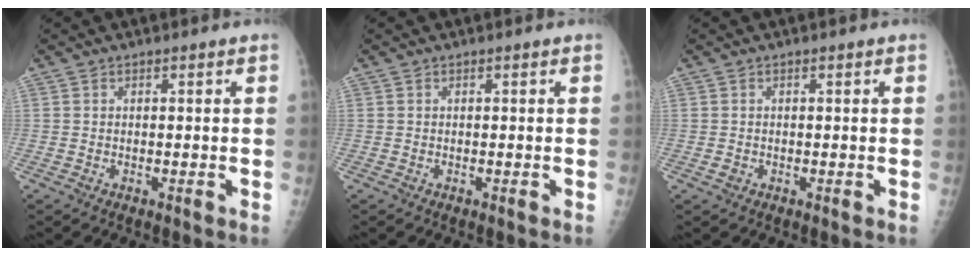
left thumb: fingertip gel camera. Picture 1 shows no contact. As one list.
[{"total": 0.0}, {"total": 0.9, "force": [-0.1, 0.9, 0.4], "torque": [-0.003, 0.001, 0.000]}]